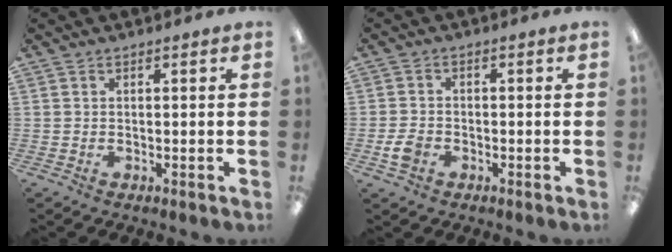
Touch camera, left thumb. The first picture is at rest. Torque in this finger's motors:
{"motor_torque": [-0.08, 0.14, 0.02, -0.03, 0.00]}